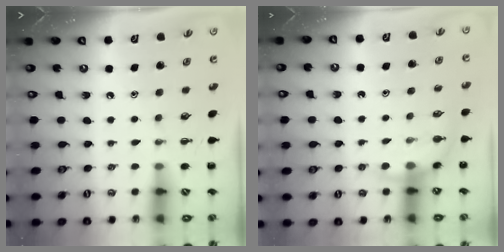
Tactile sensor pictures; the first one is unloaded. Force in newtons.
{"total": 6.2, "press": 6.2, "slide": 0.5}